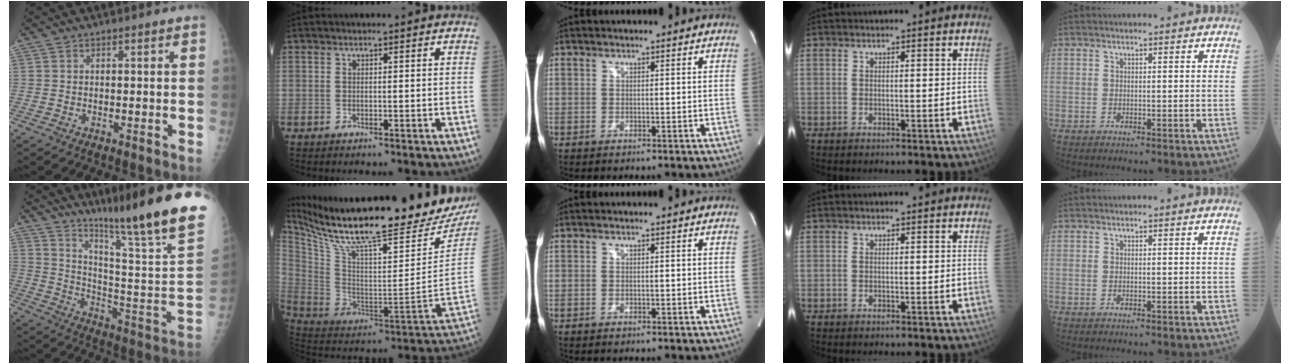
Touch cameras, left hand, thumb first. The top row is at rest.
{"thumb": {"total": 27.9, "force": [20.5, 0.1, 18.9], "torque": [-0.278, -0.142, 0.305]}, "index": {"total": 31.0, "force": [26.4, 4.2, 15.7], "torque": [-0.283, -0.087, 0.384]}}